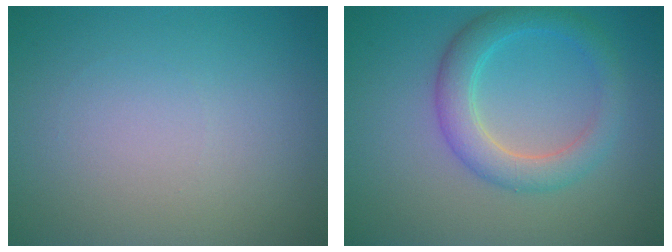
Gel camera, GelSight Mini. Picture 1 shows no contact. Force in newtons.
{"total": 4.0, "press": 4.0, "slide": 0.3}